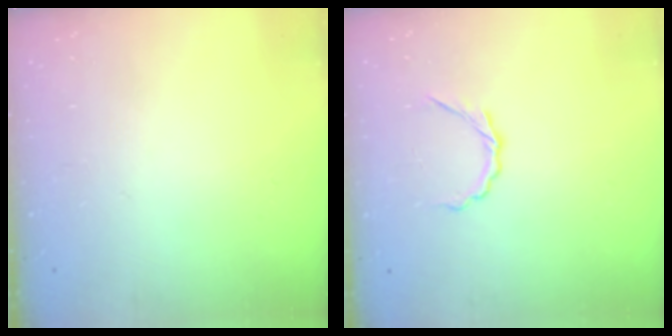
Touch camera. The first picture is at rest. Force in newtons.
{"total": 3.9, "press": 3.7, "slide": 1.3}